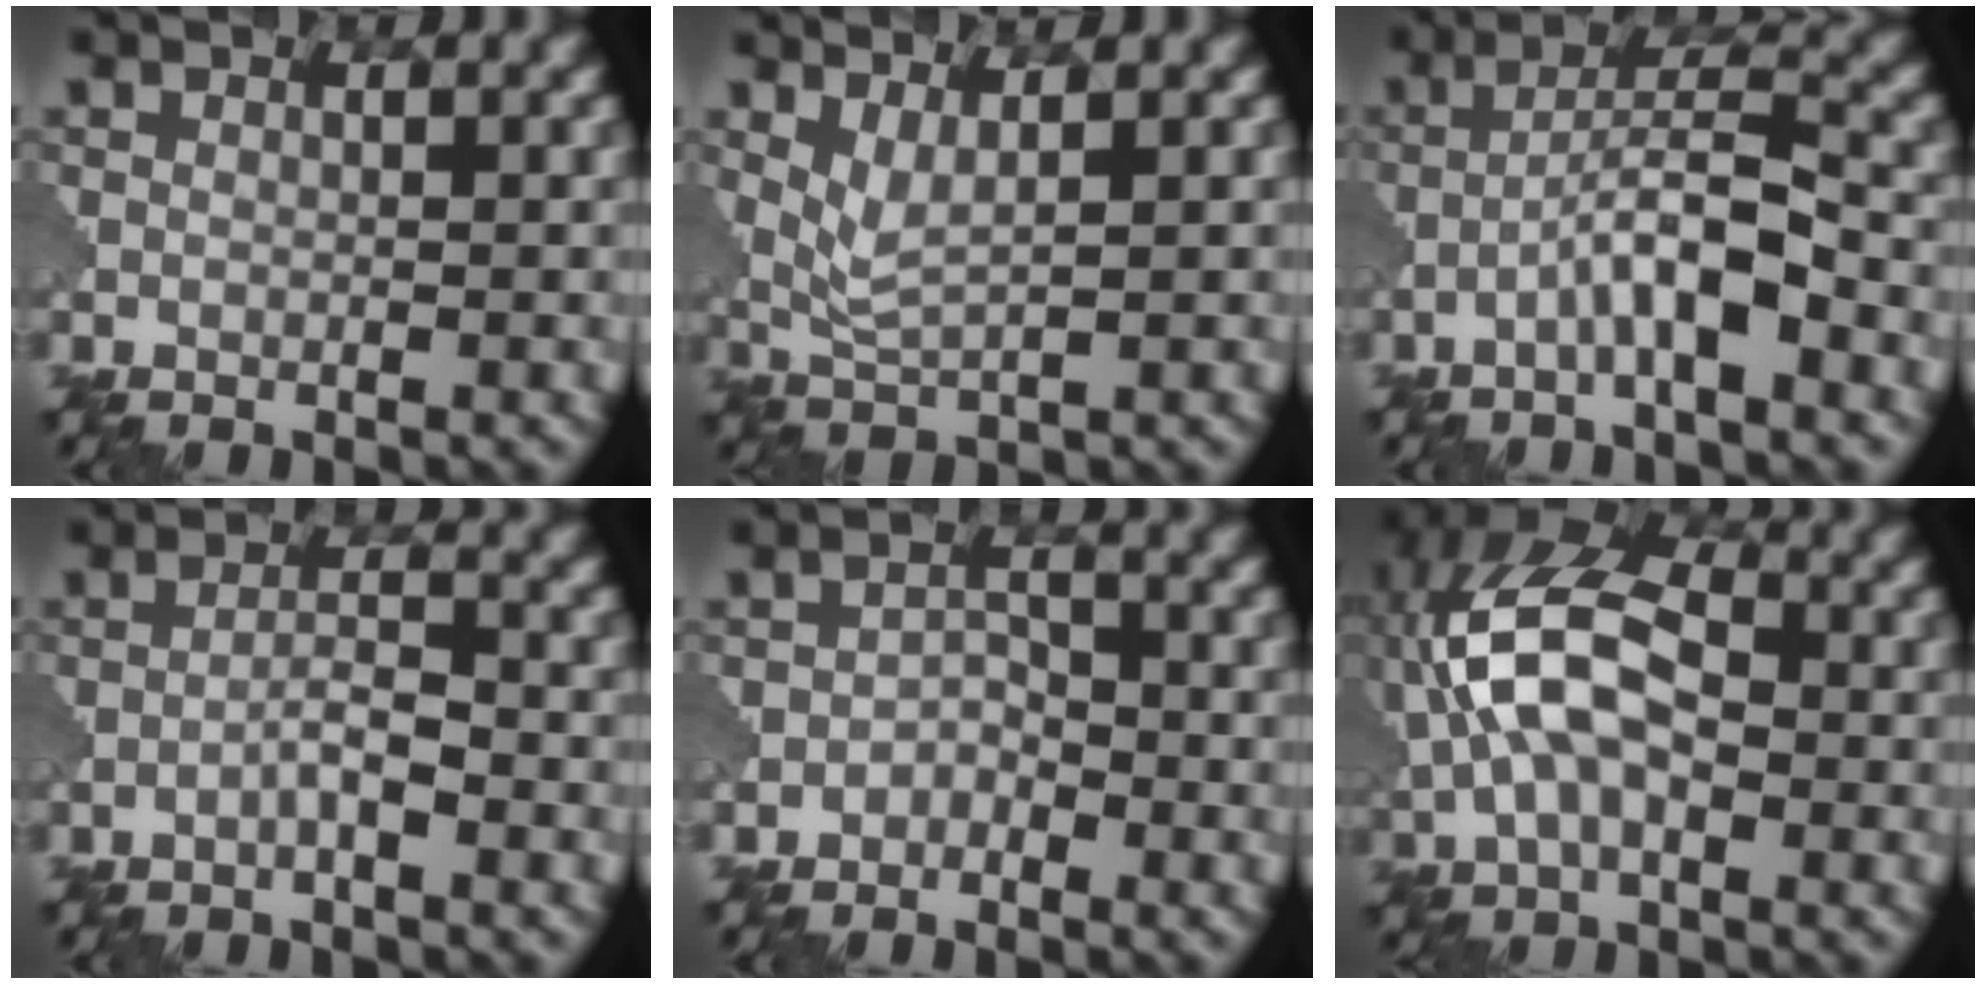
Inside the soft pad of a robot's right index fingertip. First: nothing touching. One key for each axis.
{"total": 2.5, "fx": 1.1, "fy": 0.5, "fz": 2.1, "tx": -0.050, "ty": -0.007, "tz": 0.029}
{"total": 5.1, "fx": -2.3, "fy": 0.9, "fz": 4.5, "tx": -0.079, "ty": 0.021, "tz": -0.048}
{"total": 2.3, "fx": -1.1, "fy": 0.3, "fz": 2.0, "tx": -0.036, "ty": 0.011, "tz": -0.025}
{"total": 1.6, "fx": -1.0, "fy": 1.0, "fz": 0.7, "tx": -0.011, "ty": 0.008, "tz": -0.021}
{"total": 11.2, "fx": 0.6, "fy": 6.4, "fz": 9.1, "tx": -0.207, "ty": 0.028, "tz": -0.005}